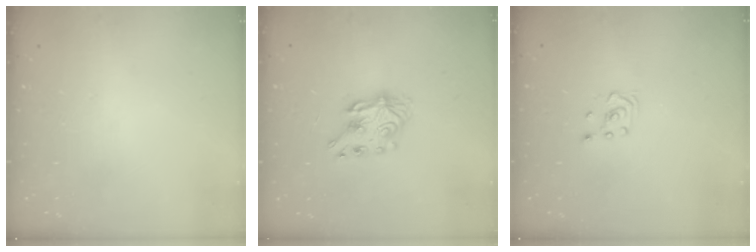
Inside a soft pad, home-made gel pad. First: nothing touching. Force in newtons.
{"total": 7.1, "press": 7.1, "slide": 0.2}
{"total": 2.8, "press": 2.6, "slide": 1.1}